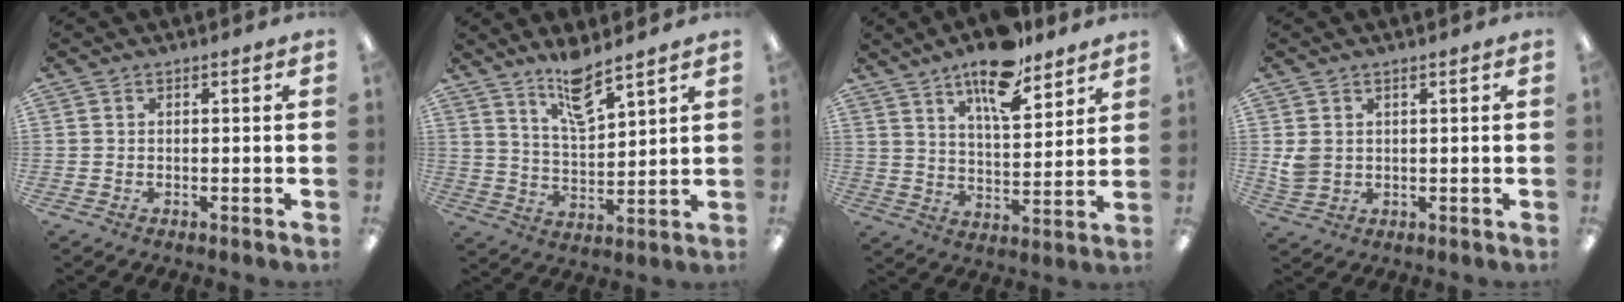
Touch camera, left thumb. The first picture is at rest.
{"total": 10.0, "force": [8.1, 2.5, 5.4], "torque": [-0.095, -0.045, 0.143]}
{"total": 14.3, "force": [10.6, 5.1, 8.2], "torque": [-0.122, -0.060, 0.178]}
{"total": 3.6, "force": [1.2, 2.8, 2.0], "torque": [-0.031, 0.000, 0.023]}